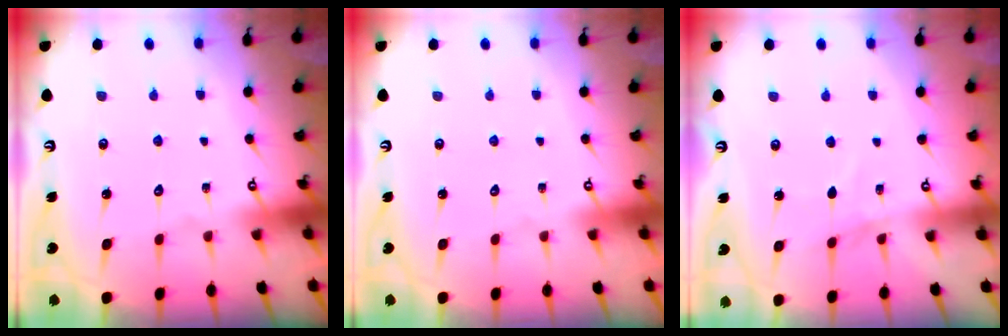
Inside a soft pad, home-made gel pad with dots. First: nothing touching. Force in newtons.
{"total": 0.0}
{"total": 2.6, "press": 2.6, "slide": 0.3}